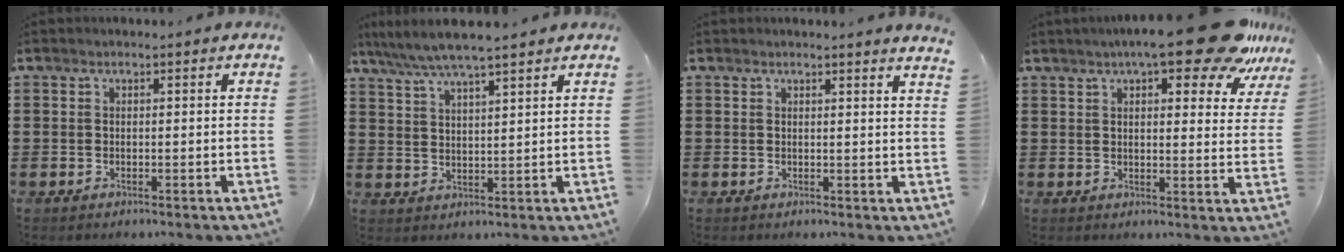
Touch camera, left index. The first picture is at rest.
{"total": 5.5, "force": [4.8, 0.1, 2.8], "torque": [-0.068, -0.015, 0.084]}
{"total": 1.4, "force": [1.3, -0.4, 0.6], "torque": [-0.012, -0.004, 0.024]}
{"total": 12.3, "force": [9.0, 2.4, 8.1], "torque": [-0.123, -0.035, 0.149]}